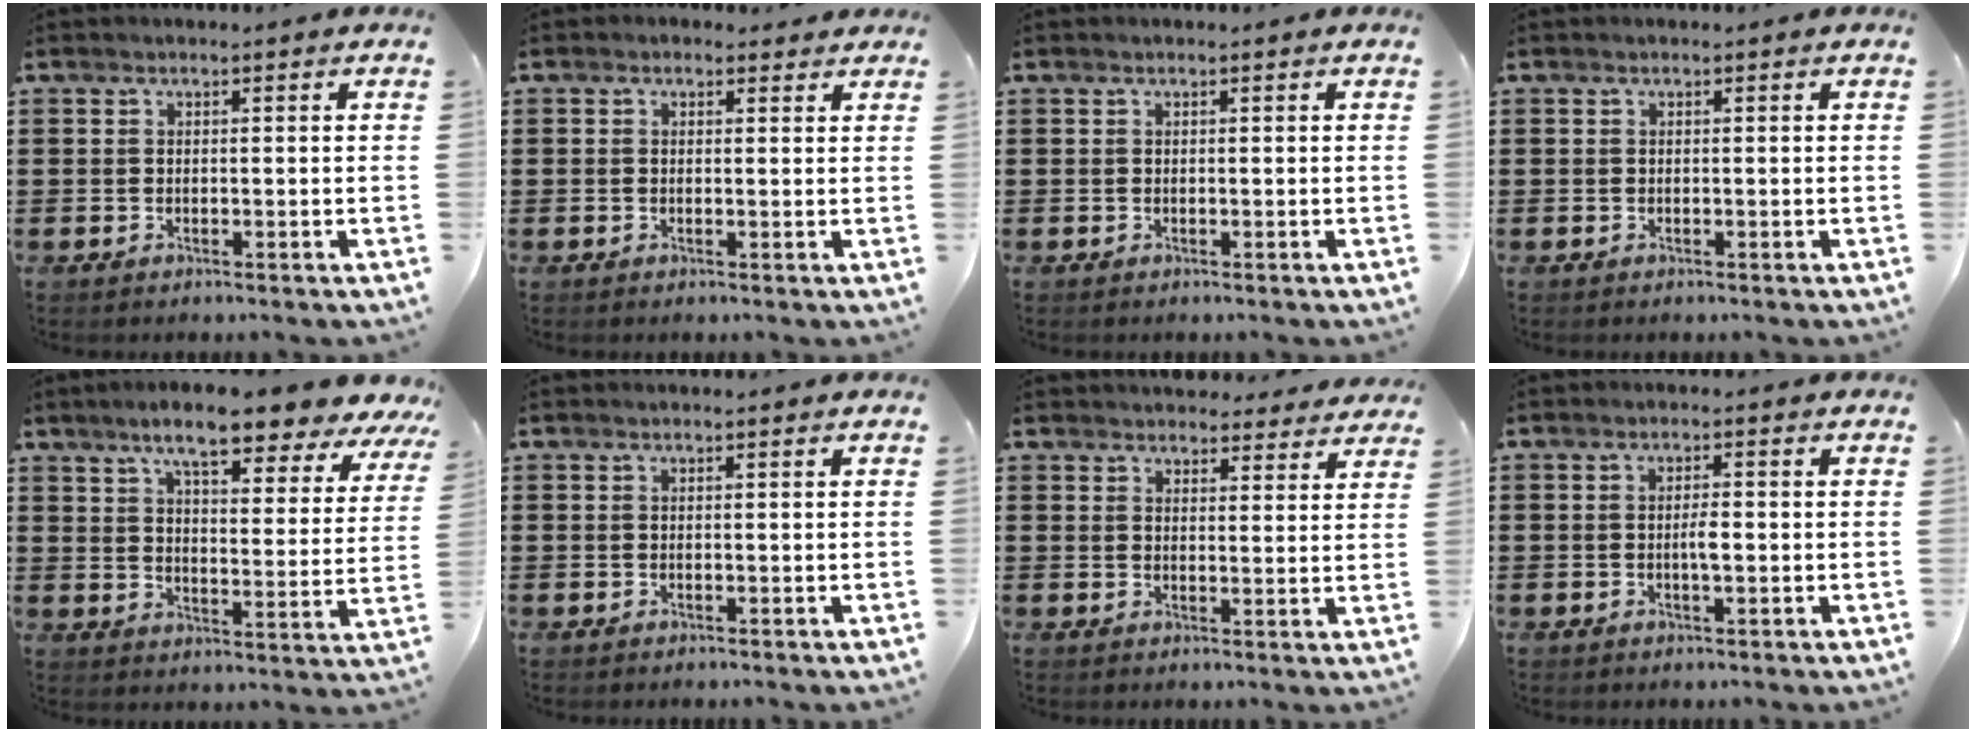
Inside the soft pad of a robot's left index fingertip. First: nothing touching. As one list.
[{"total": 1.0, "force": [0.6, 0.7, 0.3], "torque": [-0.008, 0.007, 0.012]}, {"total": 0.0}, {"total": 0.0}, {"total": 9.6, "force": [7.9, 1.1, 5.3], "torque": [-0.106, -0.038, 0.130]}, {"total": 0.0}, {"total": 3.8, "force": [3.7, 0.8, 0.2], "torque": [-0.007, -0.015, 0.069]}, {"total": 2.4, "force": [-0.3, 0.6, 2.3], "torque": [-0.044, 0.002, -0.007]}]